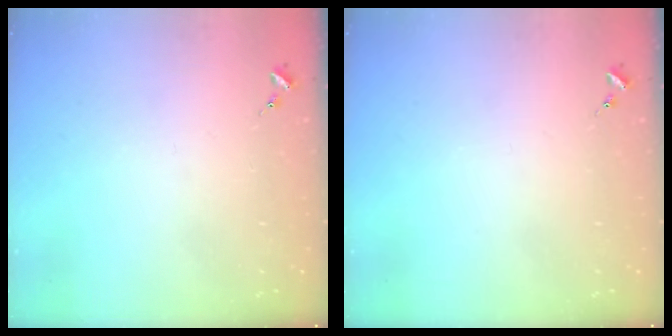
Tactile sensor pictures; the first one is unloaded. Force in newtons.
{"total": 0.0}